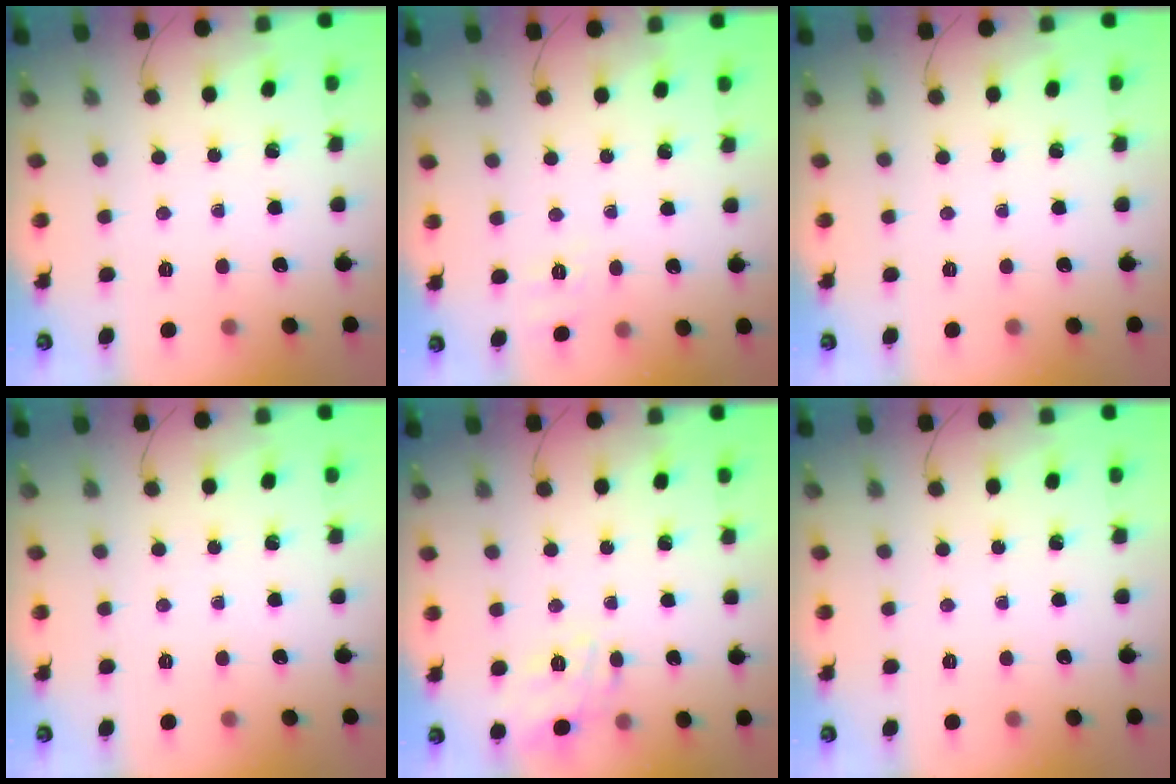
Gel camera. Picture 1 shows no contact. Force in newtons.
{"total": 1.8, "press": 0.1, "slide": 1.8}
{"total": 0.0}
{"total": 0.0}
{"total": 11.9, "press": 11.9, "slide": 1.0}
{"total": 0.0}